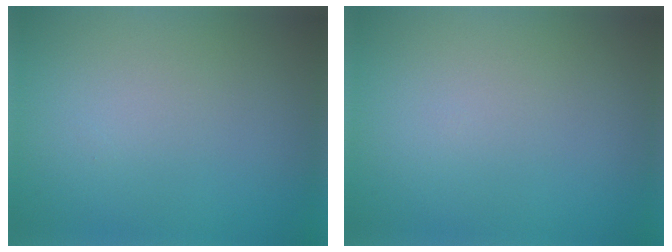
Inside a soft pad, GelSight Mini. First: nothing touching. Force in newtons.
{"total": 0.0}